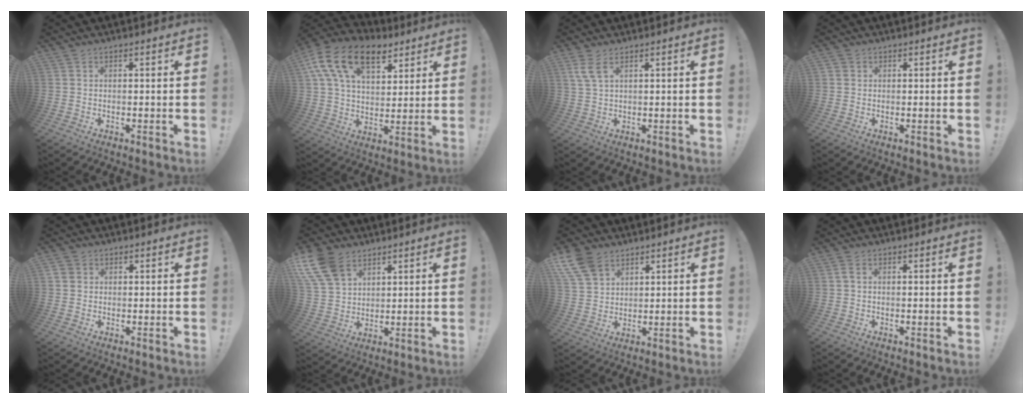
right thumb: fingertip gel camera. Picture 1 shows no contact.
{"total": 19.0, "force": [9.6, 11.2, 11.9], "torque": [-0.191, -0.040, 0.174]}
{"total": 4.7, "force": [2.5, 1.5, 3.7], "torque": [-0.080, 0.000, 0.049]}
{"total": 0.9, "force": [0.4, 0.8, 0.1], "torque": [-0.010, 0.005, 0.010]}
{"total": 2.4, "force": [1.1, 2.0, 0.7], "torque": [-0.017, 0.002, 0.022]}
{"total": 12.0, "force": [7.1, 7.6, 6.0], "torque": [-0.131, -0.028, 0.141]}
{"total": 9.5, "force": [6.1, 5.9, 4.3], "torque": [-0.098, -0.023, 0.122]}
{"total": 1.1, "force": [0.3, 0.4, 1.0], "torque": [-0.027, 0.006, 0.006]}